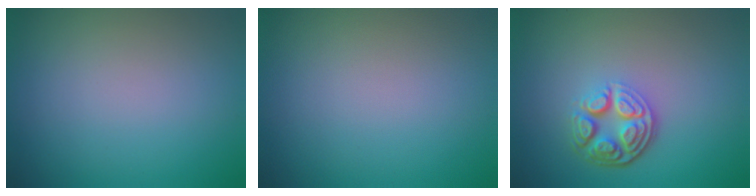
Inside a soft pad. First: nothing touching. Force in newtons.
{"total": 0.0}
{"total": 4.5, "press": 3.4, "slide": 3.0}